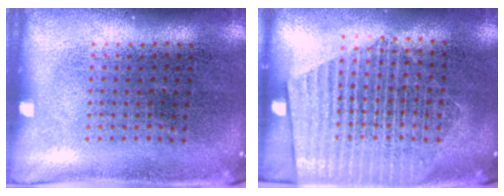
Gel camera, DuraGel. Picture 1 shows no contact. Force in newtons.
{"total": 1.8, "press": 1.6, "slide": 0.8}